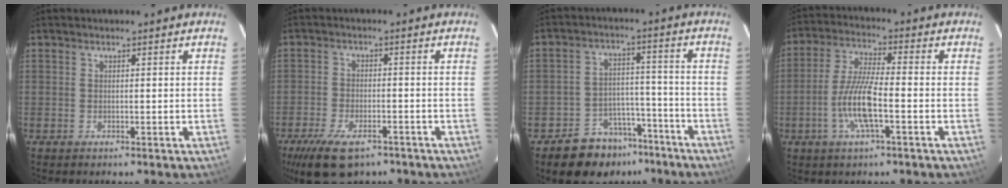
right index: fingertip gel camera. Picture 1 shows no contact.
{"total": 11.4, "force": [-7.7, 5.1, 6.6], "torque": [-0.150, -0.019, -0.131]}
{"total": 11.5, "force": [-8.3, 7.2, 3.4], "torque": [-0.072, 0.031, -0.108]}
{"total": 9.2, "force": [-3.1, 1.4, 8.5], "torque": [-0.177, 0.000, -0.064]}